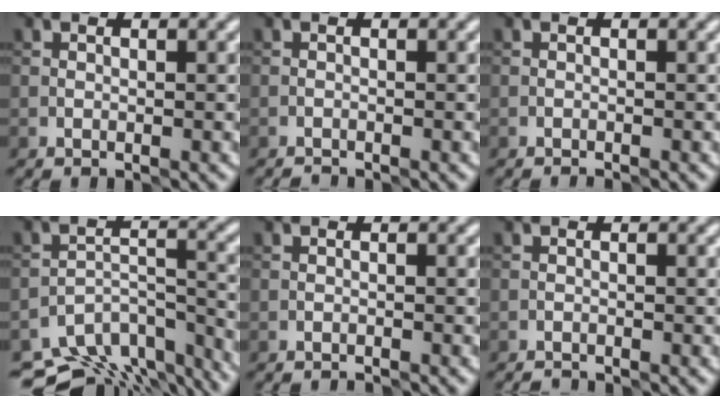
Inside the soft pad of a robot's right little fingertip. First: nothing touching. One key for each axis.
{"total": 0.9, "fx": -0.9, "fy": -0.1, "fz": -0.1, "tx": 0.001, "ty": -0.004, "tz": -0.023}
{"total": 0.7, "fx": -0.7, "fy": -0.1, "fz": -0.1, "tx": 0.003, "ty": -0.002, "tz": -0.015}
{"total": 11.8, "fx": -9.0, "fy": 5.7, "fz": 5.1, "tx": -0.084, "ty": 0.003, "tz": -0.107}
{"total": 1.0, "fx": -1.0, "fy": -0.1, "fz": -0.1, "tx": 0.004, "ty": -0.003, "tz": -0.020}
{"total": 1.1, "fx": -1.1, "fy": 0.0, "fz": -0.1, "tx": 0.001, "ty": -0.004, "tz": -0.026}